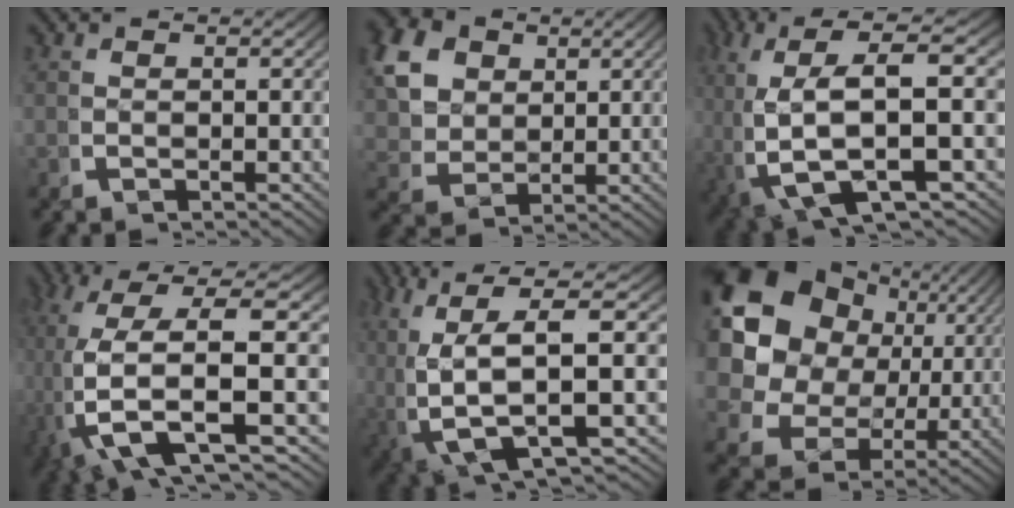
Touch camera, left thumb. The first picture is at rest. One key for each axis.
{"total": 10.1, "fx": 1.8, "fy": 8.3, "fz": 5.5, "tx": -0.140, "ty": -0.031, "tz": 0.033}
{"total": 11.2, "fx": -1.3, "fy": 5.7, "fz": 9.6, "tx": -0.207, "ty": -0.036, "tz": -0.010}
{"total": 13.1, "fx": -0.7, "fy": 6.9, "fz": 11.1, "tx": -0.262, "ty": -0.041, "tz": 0.008}
{"total": 11.7, "fx": -2.5, "fy": 6.2, "fz": 9.6, "tx": -0.197, "ty": -0.043, "tz": -0.030}
{"total": 16.9, "fx": 2.6, "fy": 12.6, "fz": 10.9, "tx": -0.230, "ty": -0.028, "tz": 0.042}